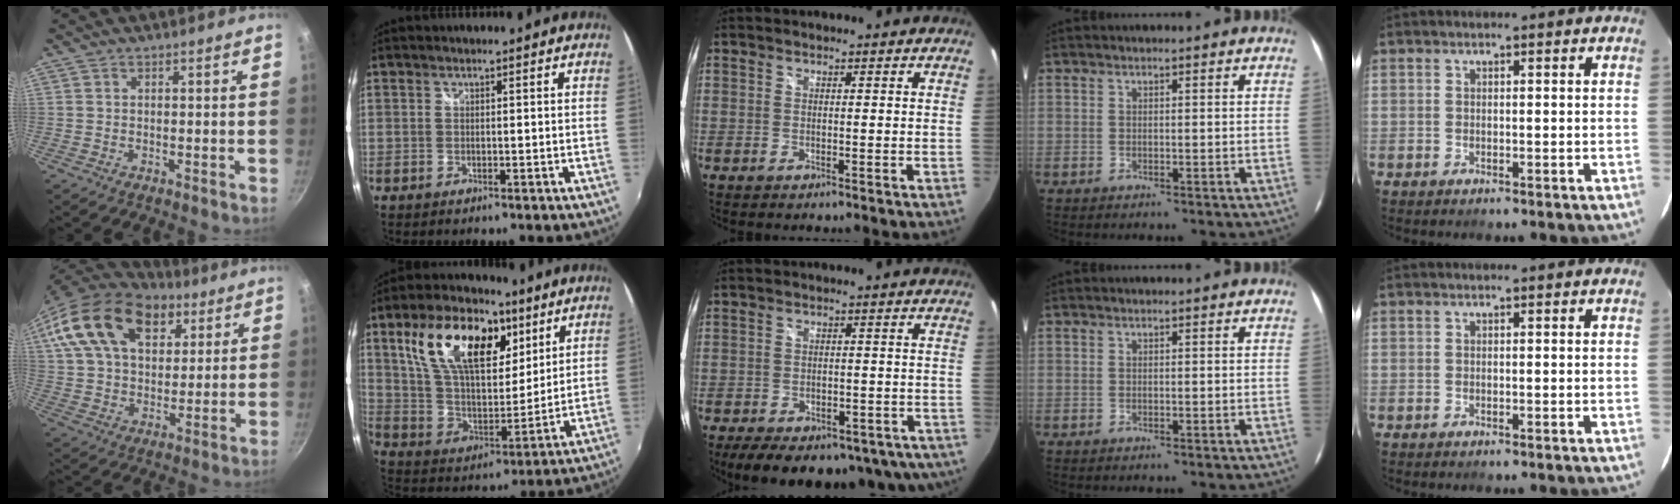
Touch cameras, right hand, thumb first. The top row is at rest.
{"thumb": {"total": 23.0, "force": [12.0, 13.8, 14.0], "torque": [-0.235, -0.010, 0.209]}, "index": {"total": 21.1, "force": [10.0, 11.1, 14.8], "torque": [-0.283, 0.023, 0.183]}, "middle": {"total": 19.1, "force": [-13.5, 9.3, 9.8], "torque": [-0.178, -0.014, -0.156]}}